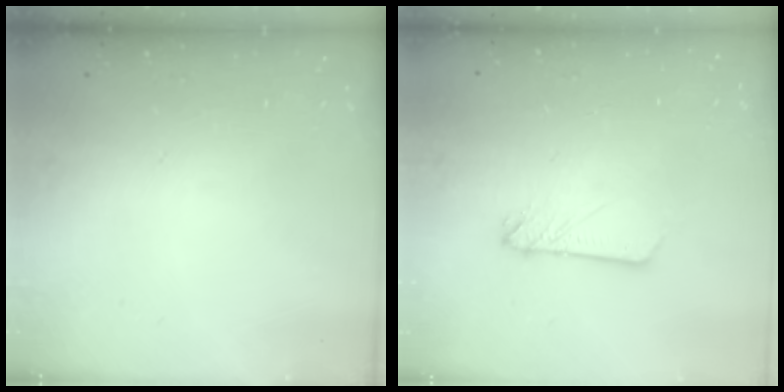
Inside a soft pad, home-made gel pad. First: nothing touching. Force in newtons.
{"total": 3.3, "press": 3.3, "slide": 0.3}